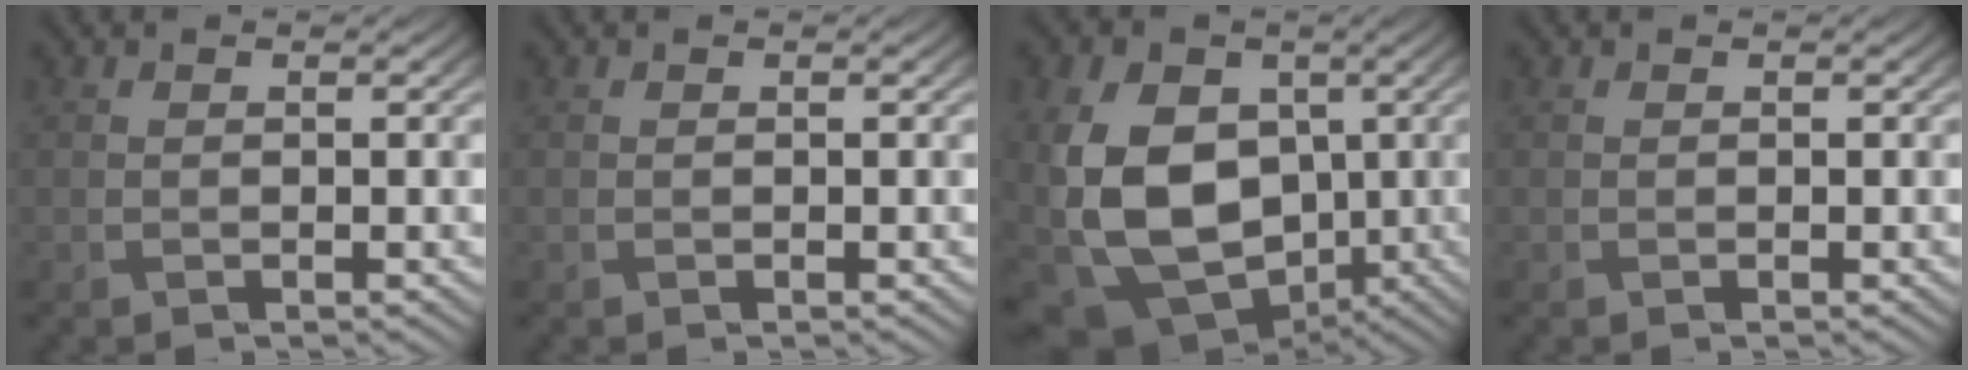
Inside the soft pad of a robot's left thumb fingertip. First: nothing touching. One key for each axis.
{"total": 0.0}
{"total": 16.2, "fx": -2.1, "fy": 11.7, "fz": 11.1, "tx": -0.245, "ty": -0.022, "tz": -0.025}
{"total": 0.0}